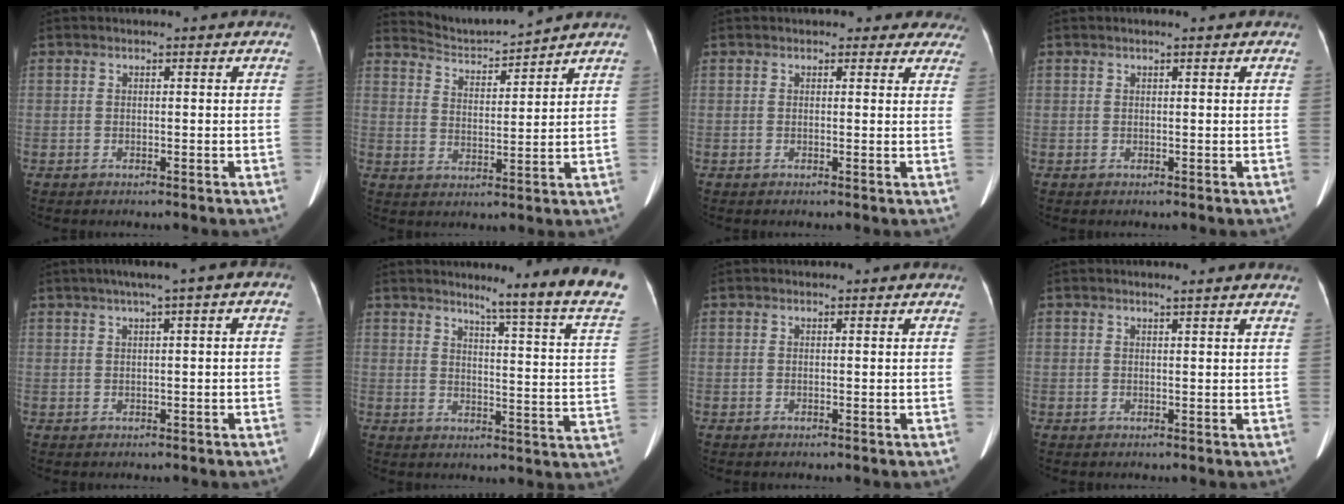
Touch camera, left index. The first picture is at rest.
{"total": 6.4, "force": [6.4, -1.0, -0.1], "torque": [-0.017, 0.001, 0.124]}
{"total": 5.8, "force": [5.2, 2.5, 0.9], "torque": [0.023, -0.005, 0.034]}
{"total": 0.9, "force": [0.6, 0.1, 0.6], "torque": [-0.013, 0.010, 0.010]}
{"total": 4.7, "force": [1.7, 0.4, 4.4], "torque": [-0.064, 0.026, 0.022]}
{"total": 16.2, "force": [13.8, -2.1, 8.3], "torque": [-0.111, -0.087, 0.160]}
{"total": 0.0}
{"total": 1.7, "force": [1.6, -0.4, 0.6], "torque": [-0.021, 0.003, 0.023]}